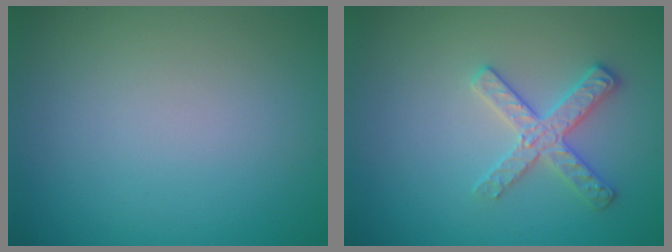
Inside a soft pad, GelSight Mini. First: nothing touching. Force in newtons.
{"total": 2.7, "press": 2.6, "slide": 0.5}